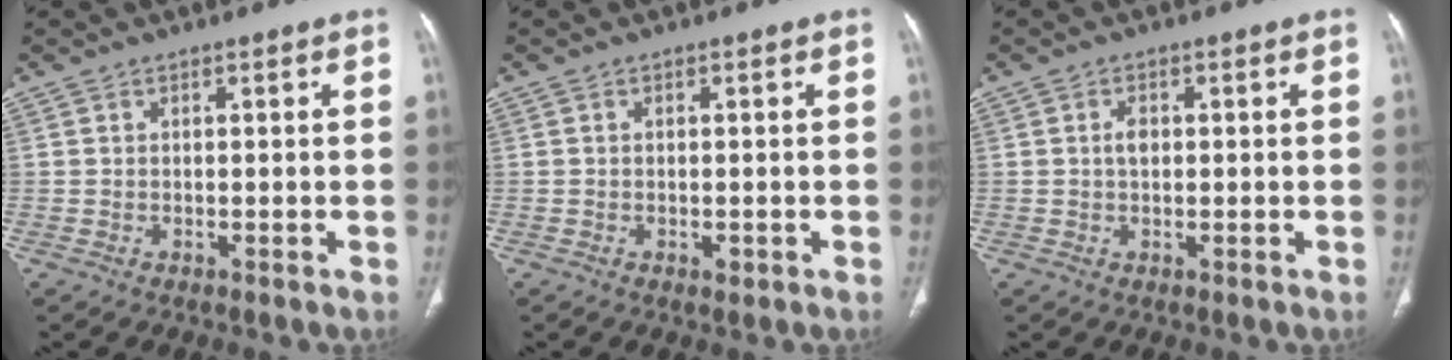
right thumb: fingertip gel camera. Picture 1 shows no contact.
{"total": 1.1, "force": [-0.4, 0.7, 0.8], "torque": [-0.009, -0.002, -0.004]}
{"total": 1.9, "force": [0.2, 1.2, 1.5], "torque": [-0.025, 0.003, 0.002]}